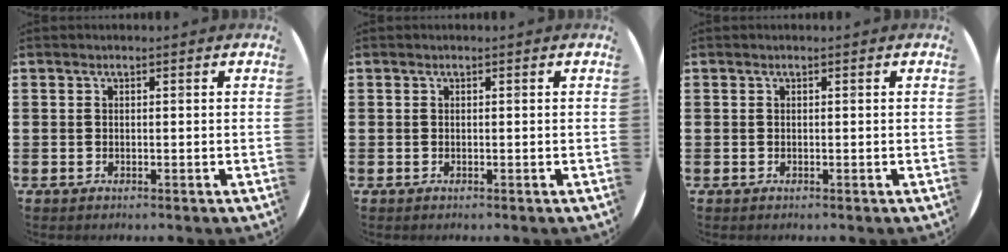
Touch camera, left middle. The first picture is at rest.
{"total": 0.0}
{"total": 0.0}